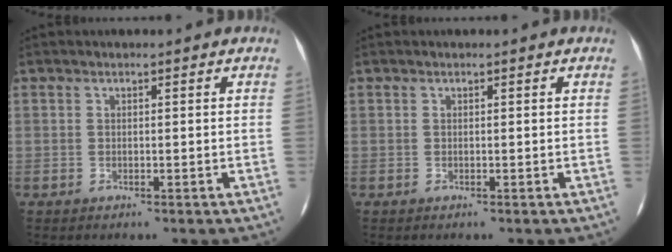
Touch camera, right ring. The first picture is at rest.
{"total": 0.0}